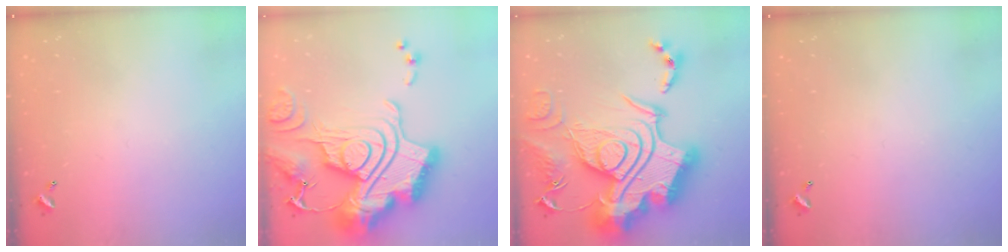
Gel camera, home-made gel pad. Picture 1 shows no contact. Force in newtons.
{"total": 3.2, "press": 2.4, "slide": 2.2}
{"total": 0.8, "press": 0.8, "slide": 0.0}
{"total": 0.0}